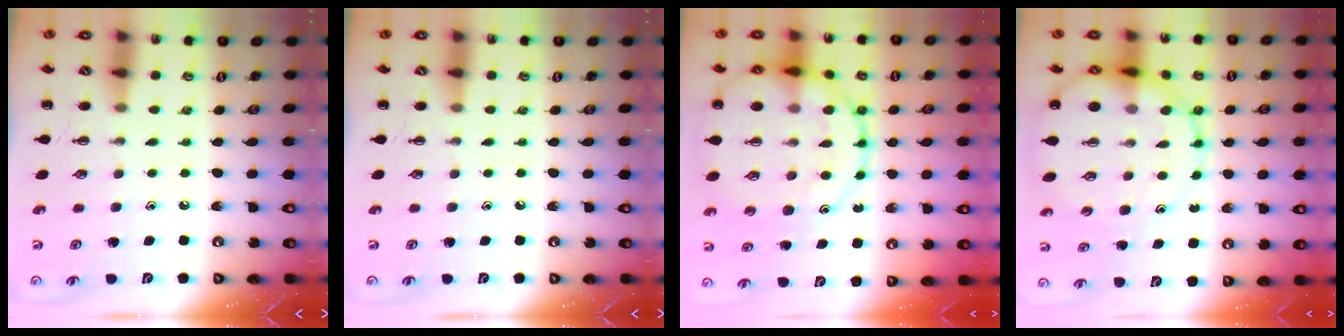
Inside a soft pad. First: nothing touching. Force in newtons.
{"total": 0.0}
{"total": 20.7, "press": 20.5, "slide": 2.6}
{"total": 15.8, "press": 15.5, "slide": 3.3}